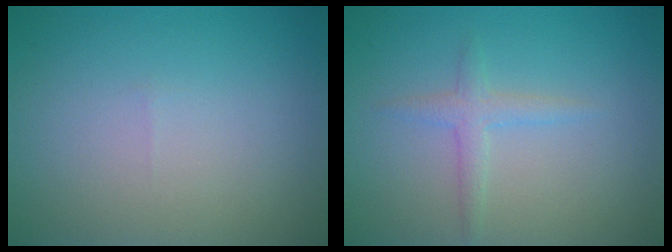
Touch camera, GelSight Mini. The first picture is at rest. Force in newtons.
{"total": 1.7, "press": 1.7, "slide": 0.1}